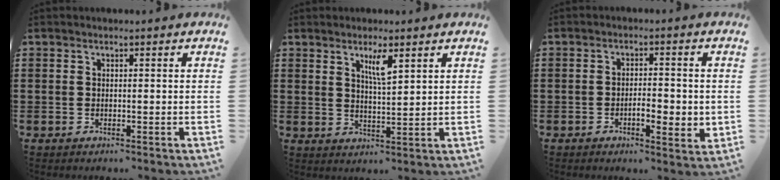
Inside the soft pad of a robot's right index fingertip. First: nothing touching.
{"total": 3.9, "force": [2.2, 0.8, 3.1], "torque": [-0.059, 0.002, 0.036]}
{"total": 4.3, "force": [-1.1, 1.7, 3.8], "torque": [-0.060, 0.002, -0.022]}